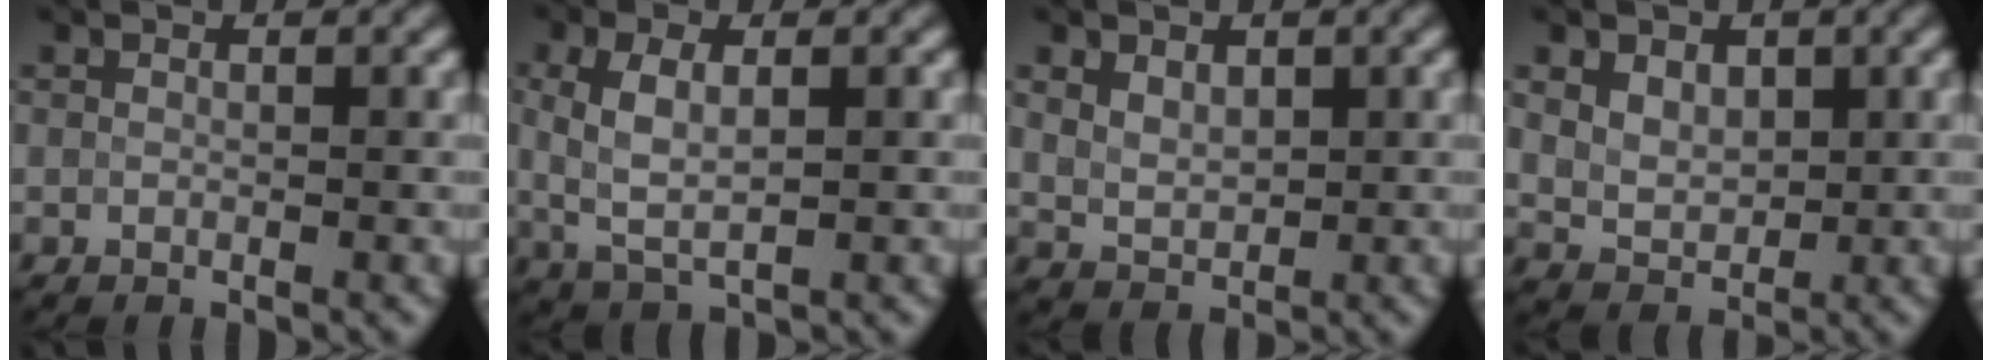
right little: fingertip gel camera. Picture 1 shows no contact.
{"total": 4.4, "force": [0.9, 2.0, 3.9], "torque": [-0.075, 0.002, 0.018]}
{"total": 2.8, "force": [1.3, 1.8, 1.6], "torque": [-0.025, -0.003, 0.027]}
{"total": 4.4, "force": [1.8, 3.1, 2.5], "torque": [-0.042, 0.010, 0.028]}